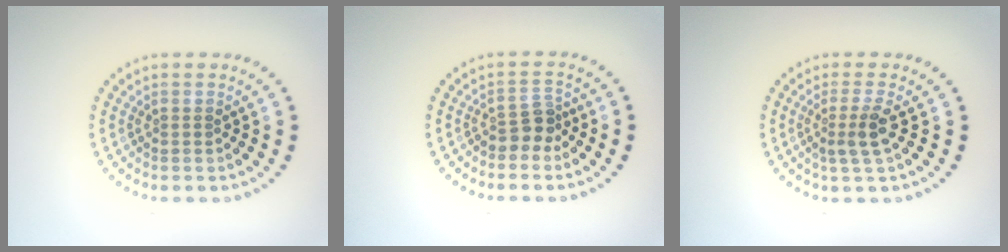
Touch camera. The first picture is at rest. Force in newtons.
{"total": 2.2, "press": 1.7, "slide": 1.4}
{"total": 2.2, "press": 1.8, "slide": 1.4}